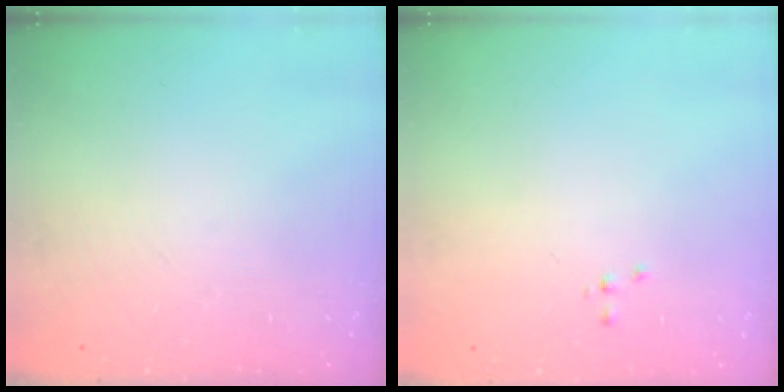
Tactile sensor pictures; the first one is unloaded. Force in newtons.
{"total": 0.0}